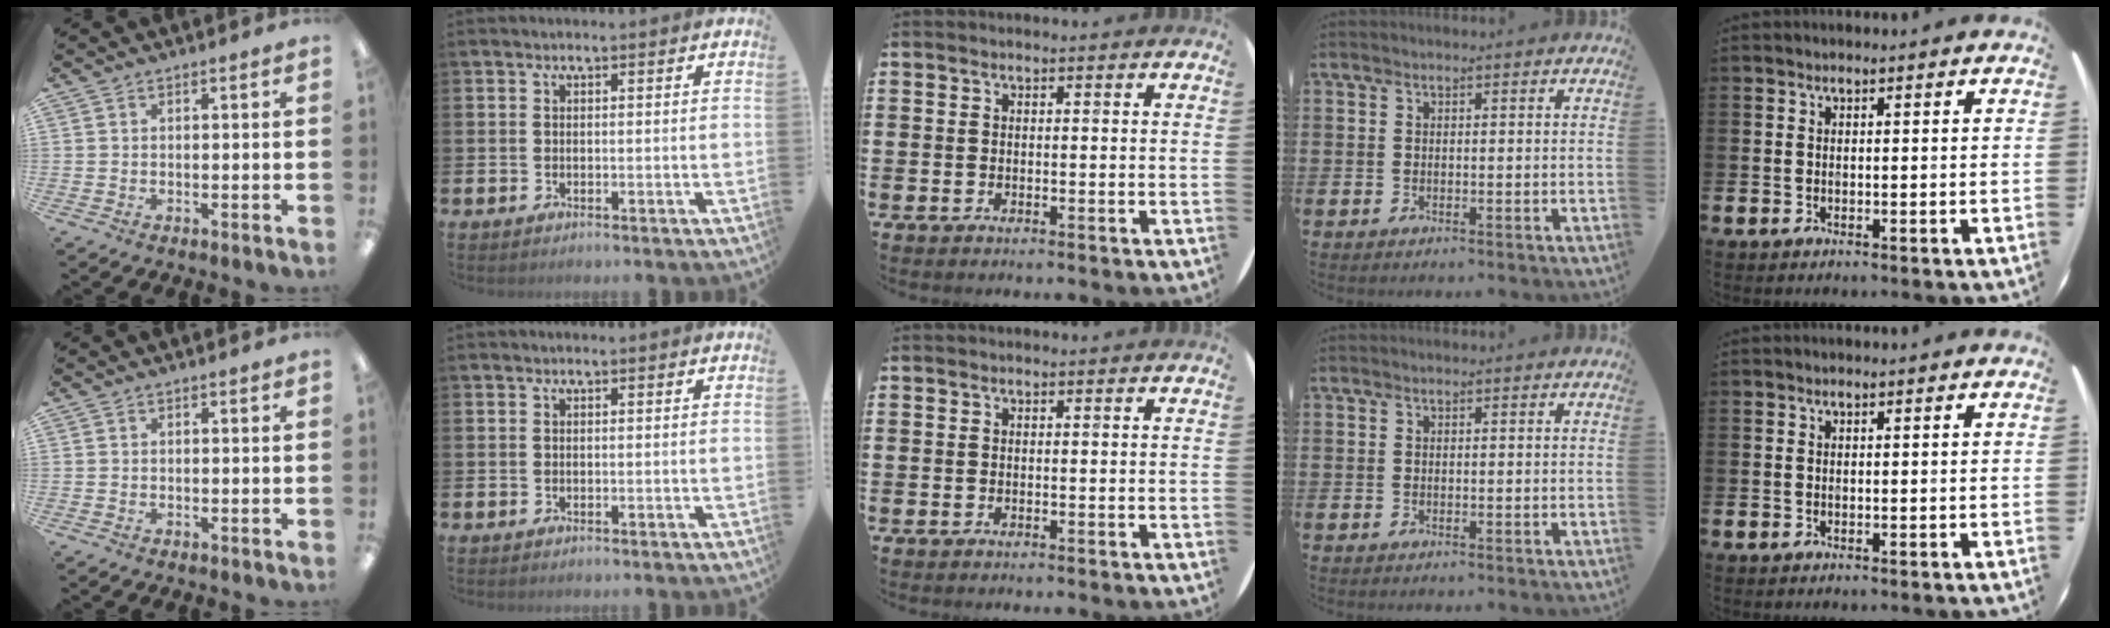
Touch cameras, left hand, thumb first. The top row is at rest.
{}